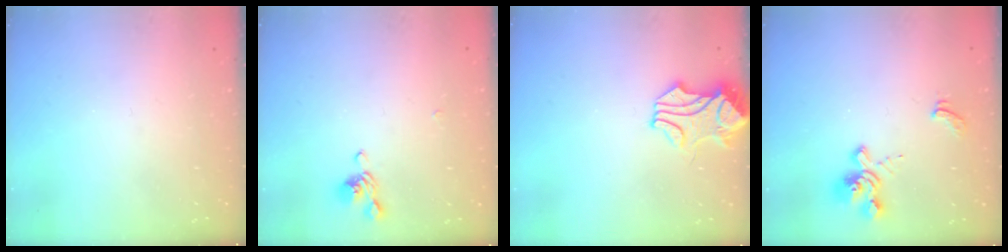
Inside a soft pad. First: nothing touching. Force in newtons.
{"total": 3.8, "press": 3.8, "slide": 0.3}
{"total": 2.4, "press": 2.3, "slide": 0.6}
{"total": 1.9, "press": 1.1, "slide": 1.5}